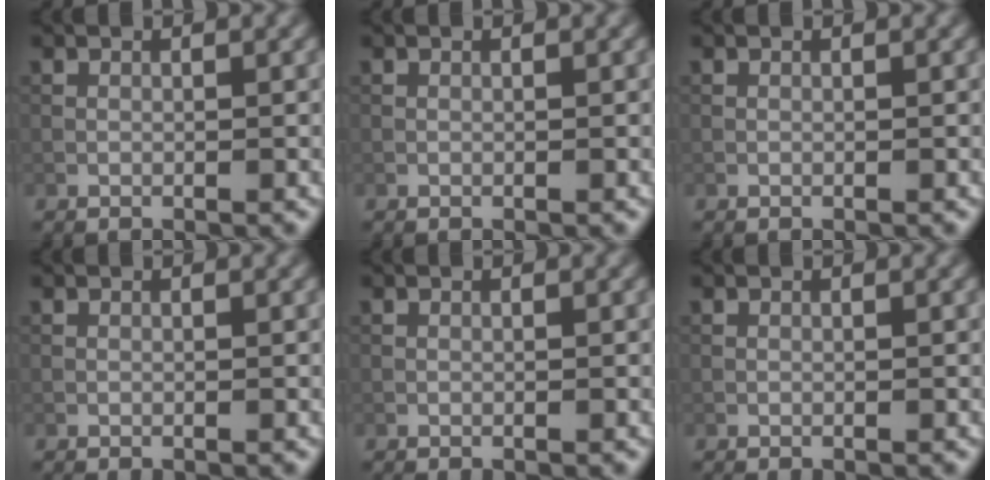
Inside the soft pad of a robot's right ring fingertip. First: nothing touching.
{"total": 0.0}
{"total": 0.0}
{"total": 0.0}
{"total": 0.0}
{"total": 0.0}